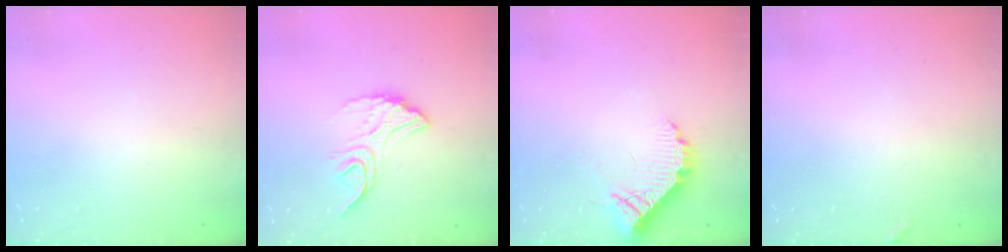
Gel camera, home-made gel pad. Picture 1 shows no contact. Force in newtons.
{"total": 12.4, "press": 12.4, "slide": 0.7}
{"total": 10.4, "press": 10.4, "slide": 0.6}
{"total": 4.1, "press": 4.1, "slide": 0.1}